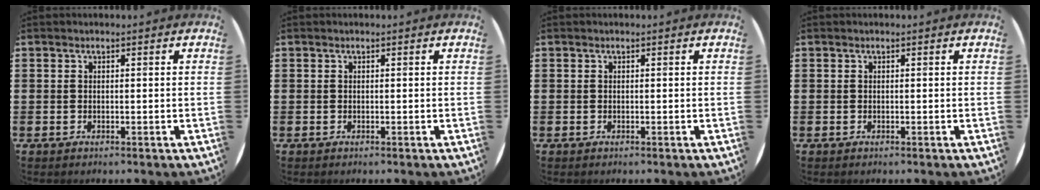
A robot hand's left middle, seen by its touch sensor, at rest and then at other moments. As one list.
[{"total": 0.0}, {"total": 0.0}, {"total": 0.0}]